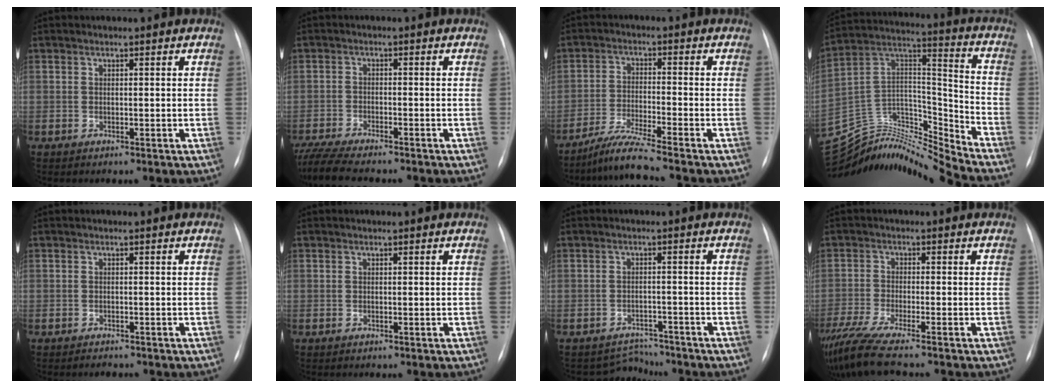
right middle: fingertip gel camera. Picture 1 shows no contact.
{"total": 11.2, "force": [-9.7, 1.8, 5.3], "torque": [-0.095, -0.017, -0.154]}
{"total": 6.1, "force": [-5.2, -1.7, 2.6], "torque": [-0.055, -0.031, -0.102]}
{"total": 18.9, "force": [-18.7, -0.1, 2.6], "torque": [-0.041, 0.072, -0.322]}
{"total": 1.2, "force": [-1.1, 0.4, 0.2], "torque": [-0.008, -0.002, -0.013]}
{"total": 0.0}
{"total": 3.7, "force": [-3.4, 0.9, -1.2], "torque": [0.015, 0.014, -0.048]}
{"total": 9.5, "force": [-8.0, -0.3, 5.2], "torque": [-0.097, -0.029, -0.137]}